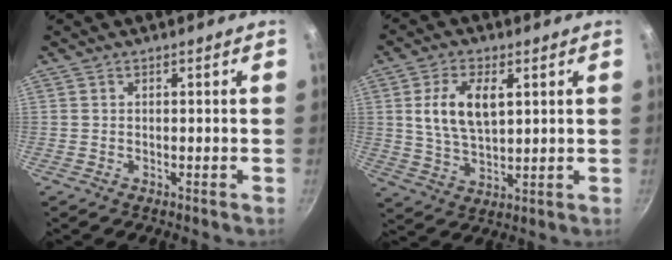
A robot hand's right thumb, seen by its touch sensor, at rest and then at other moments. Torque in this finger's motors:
{"motor_torque": [-0.48, 0.94, 0.08, 0.31, 0.31]}